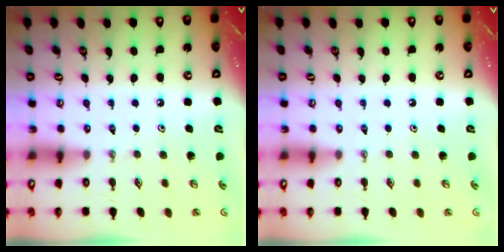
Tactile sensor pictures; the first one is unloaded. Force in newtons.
{"total": 0.0}